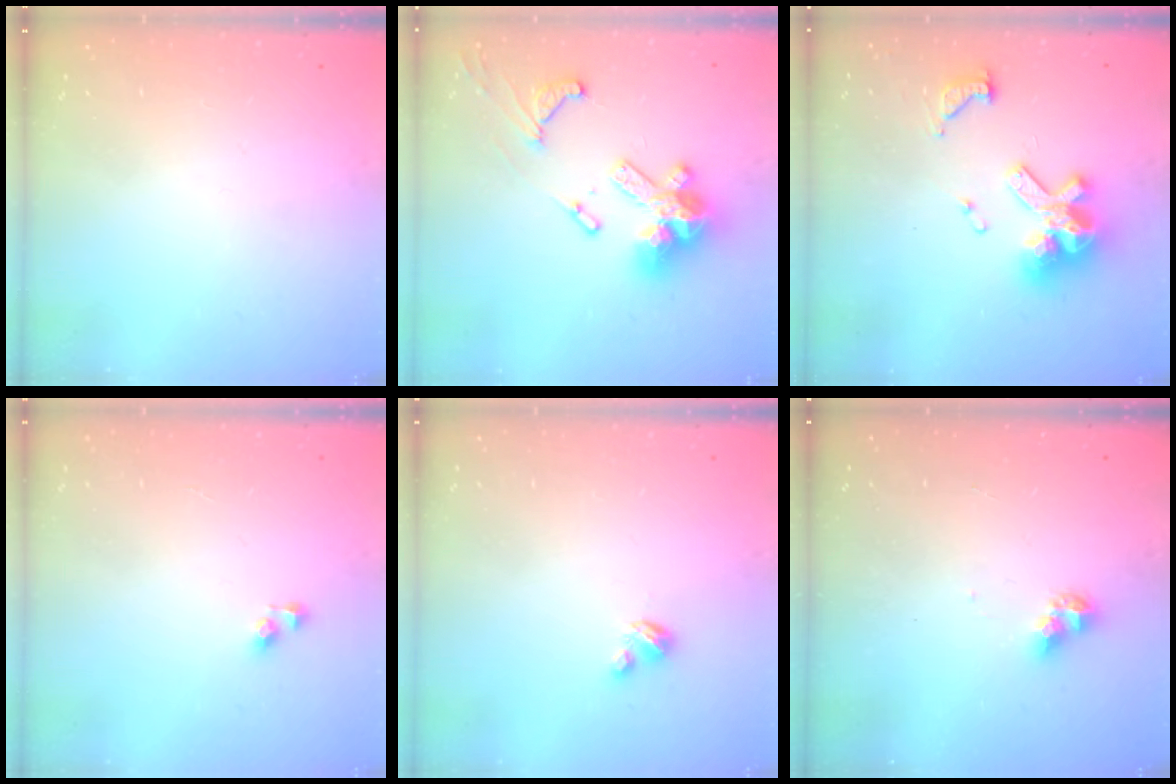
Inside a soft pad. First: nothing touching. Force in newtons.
{"total": 18.7, "press": 18.6, "slide": 1.9}
{"total": 12.9, "press": 12.8, "slide": 1.4}
{"total": 3.8, "press": 3.8, "slide": 0.2}
{"total": 2.9, "press": 2.9, "slide": 0.3}
{"total": 6.3, "press": 6.3, "slide": 0.5}